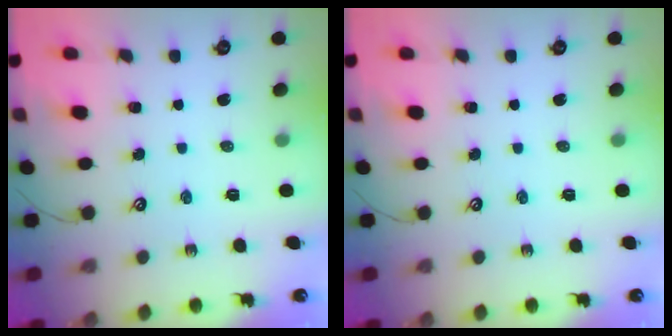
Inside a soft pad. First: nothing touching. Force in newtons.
{"total": 0.0}